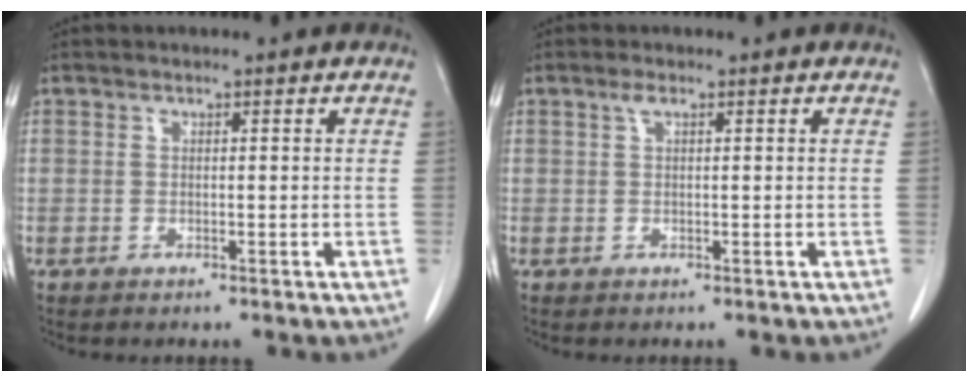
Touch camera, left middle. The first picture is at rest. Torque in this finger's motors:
{"motor_torque": [0.40, -0.32, -0.04, 0.03]}